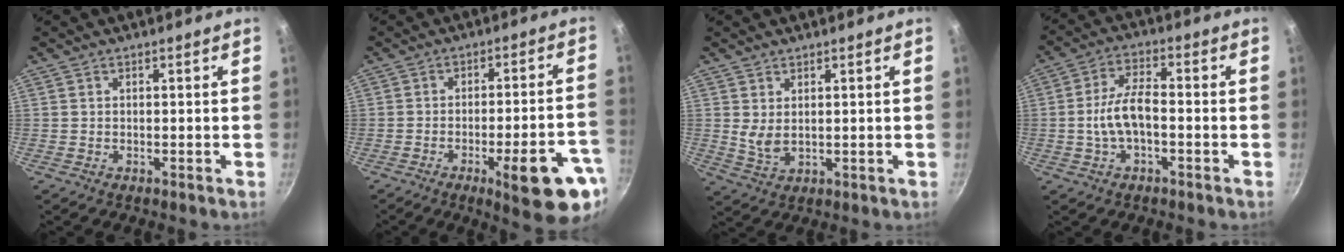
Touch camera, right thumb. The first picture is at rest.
{"total": 15.5, "force": [-6.6, 3.6, 13.6], "torque": [-0.150, 0.029, -0.084]}
{"total": 3.7, "force": [1.3, 1.9, 2.9], "torque": [-0.052, -0.018, 0.031]}
{"total": 7.9, "force": [-1.6, 3.6, 6.9], "torque": [-0.126, 0.030, -0.035]}